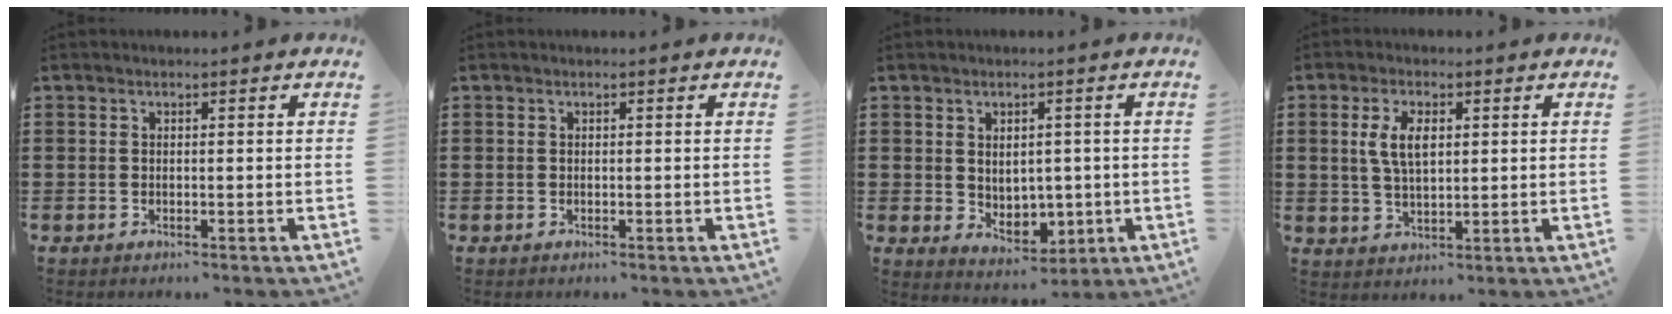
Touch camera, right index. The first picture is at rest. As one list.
[{"total": 0.0}, {"total": 3.7, "force": [0.9, 3.1, 1.6], "torque": [-0.027, -0.002, 0.013]}, {"total": 5.4, "force": [1.3, 2.6, 4.5], "torque": [-0.095, 0.010, 0.021]}]